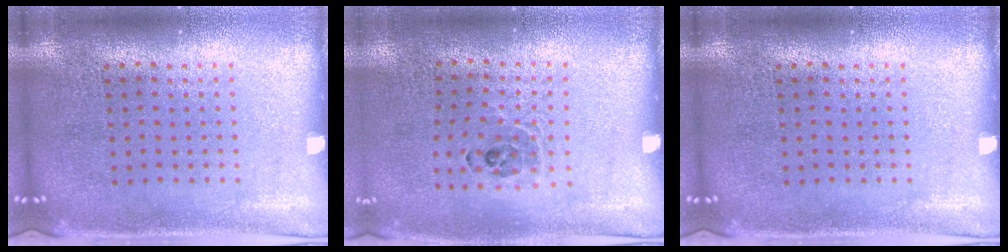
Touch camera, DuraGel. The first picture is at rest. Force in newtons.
{"total": 0.8, "press": 0.8, "slide": 0.2}
{"total": 0.0}